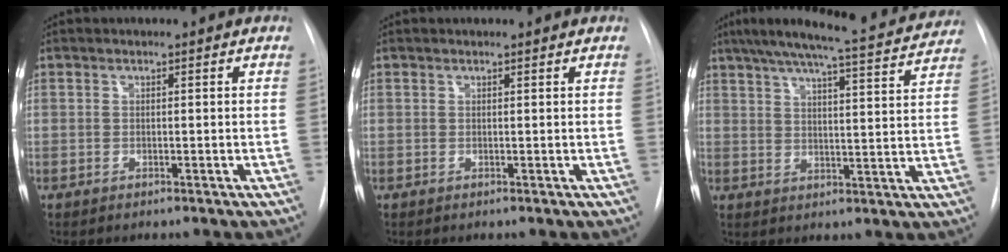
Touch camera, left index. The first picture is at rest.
{"total": 0.9, "force": [0.8, 0.3, 0.1], "torque": [-0.010, 0.008, 0.005]}
{"total": 19.1, "force": [17.1, 2.0, 8.2], "torque": [-0.131, -0.009, 0.215]}